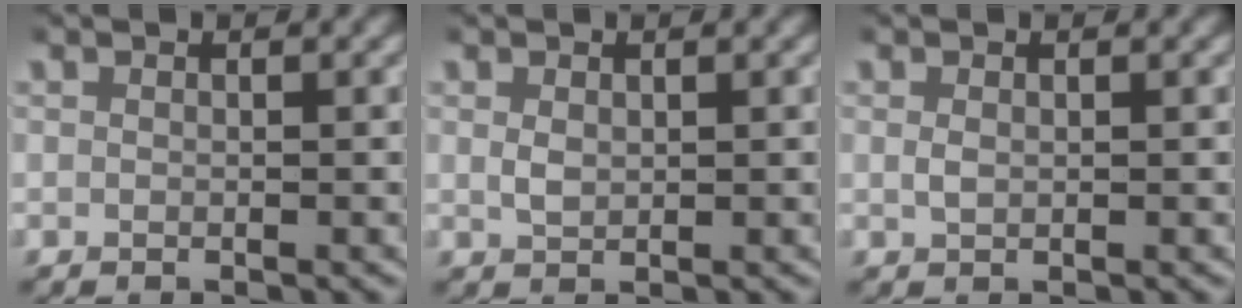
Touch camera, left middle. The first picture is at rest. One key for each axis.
{"total": 1.2, "fx": 0.3, "fy": 0.8, "fz": 0.8, "tx": -0.020, "ty": -0.006, "tz": 0.014}
{"total": 0.8, "fx": 0.2, "fy": 0.4, "fz": 0.6, "tx": -0.015, "ty": -0.004, "tz": 0.008}